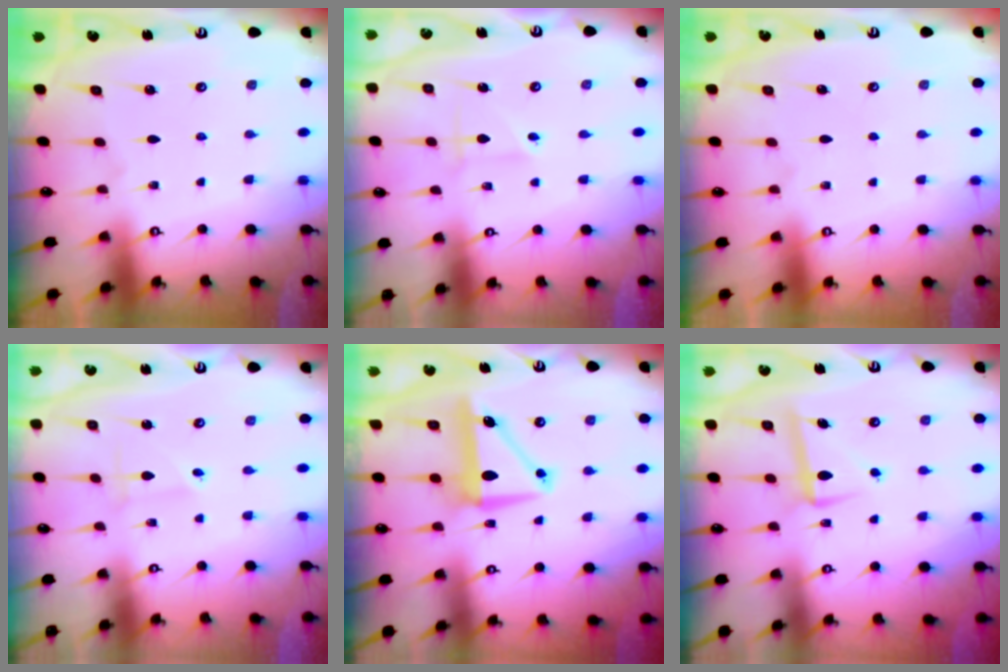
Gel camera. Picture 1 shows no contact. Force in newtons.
{"total": 2.2, "press": 2.1, "slide": 0.8}
{"total": 0.0}
{"total": 1.8, "press": 1.8, "slide": 0.1}
{"total": 8.1, "press": 8.0, "slide": 1.5}
{"total": 6.3, "press": 6.1, "slide": 1.4}